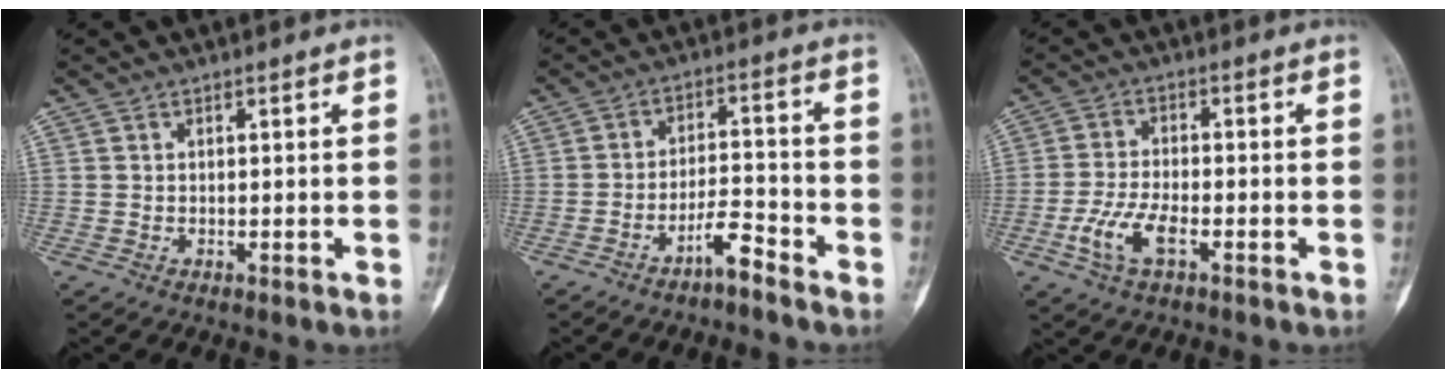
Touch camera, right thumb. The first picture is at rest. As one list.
[{"total": 5.3, "force": [-4.0, 1.2, 3.4], "torque": [-0.055, 0.041, -0.071]}, {"total": 6.9, "force": [-2.9, 2.9, 5.6], "torque": [-0.123, 0.011, -0.056]}]